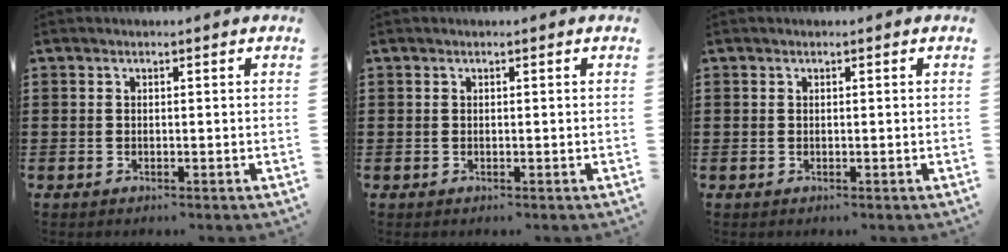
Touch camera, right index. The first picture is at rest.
{"total": 0.0}
{"total": 0.0}